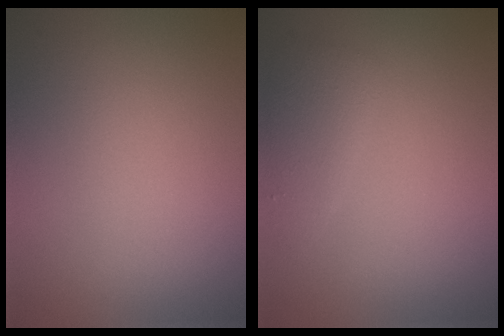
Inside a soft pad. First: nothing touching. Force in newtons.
{"total": 1.9, "press": 1.9, "slide": 0.2}